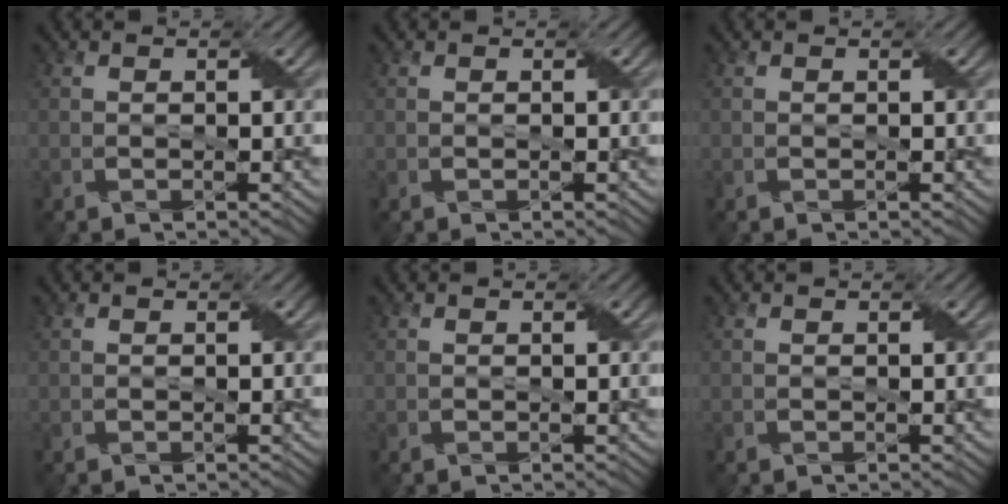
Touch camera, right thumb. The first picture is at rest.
{"total": 0.0}
{"total": 0.0}
{"total": 0.0}
{"total": 0.0}
{"total": 0.0}